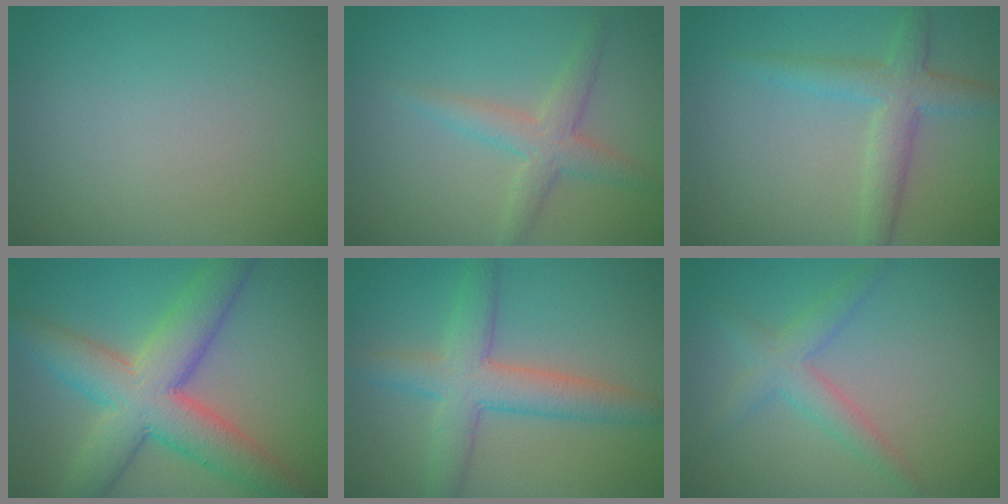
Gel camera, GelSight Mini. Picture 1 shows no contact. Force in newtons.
{"total": 2.9, "press": 2.9, "slide": 0.1}
{"total": 3.5, "press": 3.5, "slide": 0.0}
{"total": 9.0, "press": 9.0, "slide": 0.3}
{"total": 5.4, "press": 5.3, "slide": 0.4}
{"total": 2.9, "press": 2.9, "slide": 0.1}